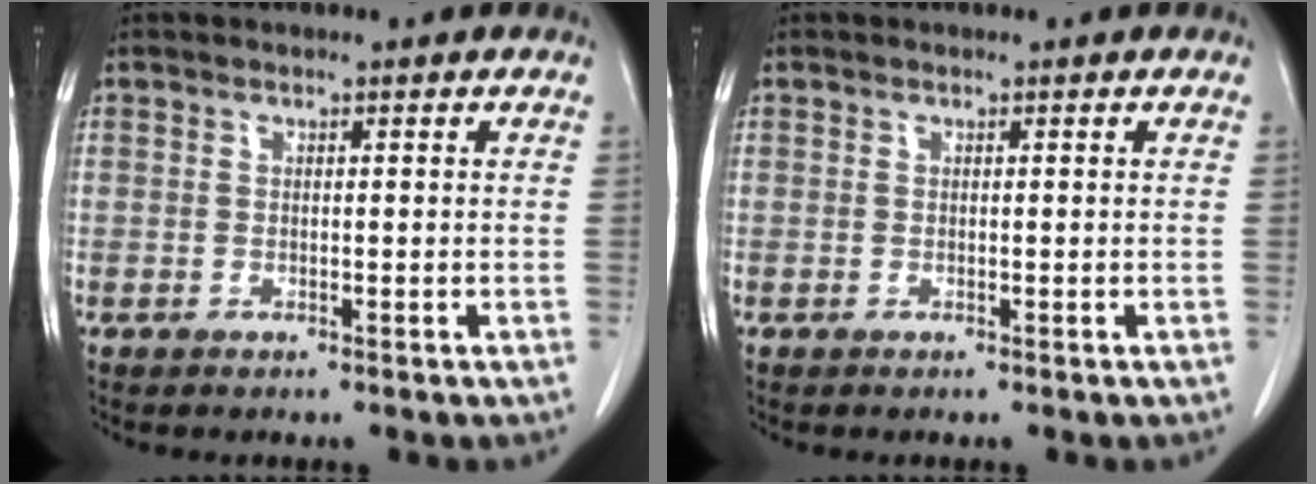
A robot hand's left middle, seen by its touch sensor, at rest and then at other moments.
{"total": 0.0}